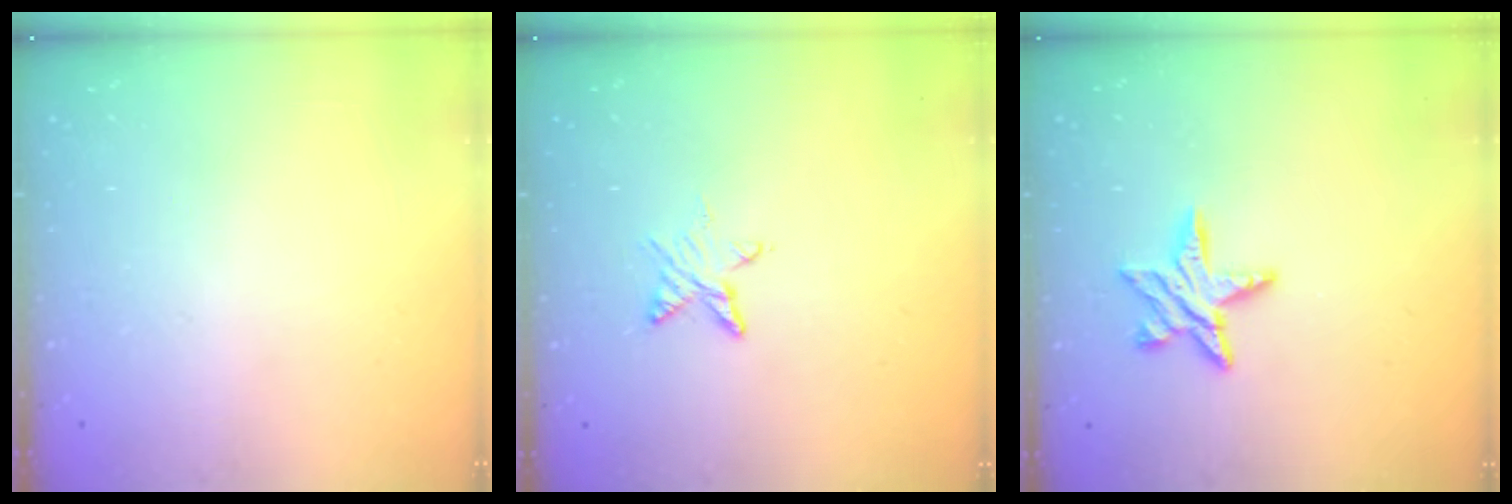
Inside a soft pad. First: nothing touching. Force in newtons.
{"total": 3.9, "press": 3.9, "slide": 0.5}
{"total": 8.9, "press": 8.9, "slide": 0.4}